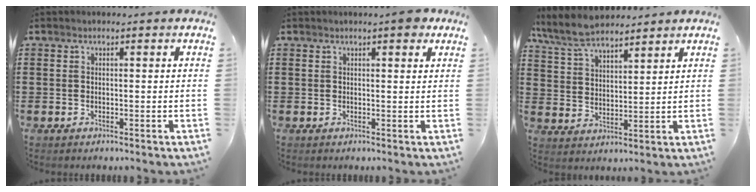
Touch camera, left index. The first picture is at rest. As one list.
[{"total": 2.6, "force": [1.8, 0.5, 1.8], "torque": [-0.022, 0.000, 0.029]}, {"total": 7.5, "force": [6.7, 1.8, 2.9], "torque": [-0.080, -0.011, 0.125]}]